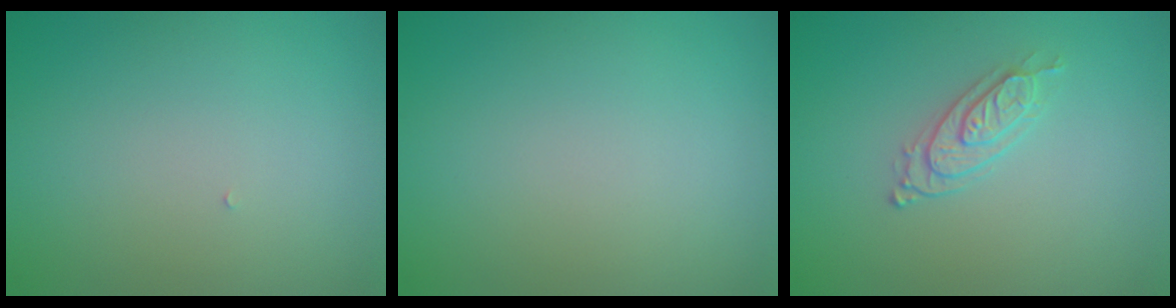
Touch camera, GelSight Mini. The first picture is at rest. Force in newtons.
{"total": 0.0}
{"total": 2.3, "press": 2.1, "slide": 0.9}